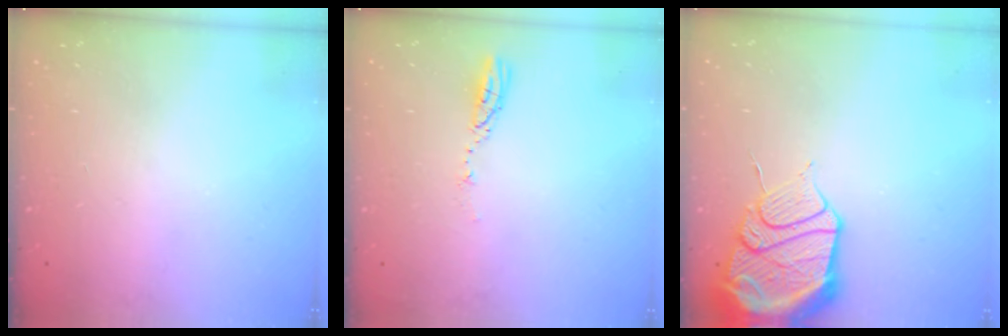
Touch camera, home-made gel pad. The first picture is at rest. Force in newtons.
{"total": 3.6, "press": 3.6, "slide": 0.3}
{"total": 17.2, "press": 17.1, "slide": 1.7}